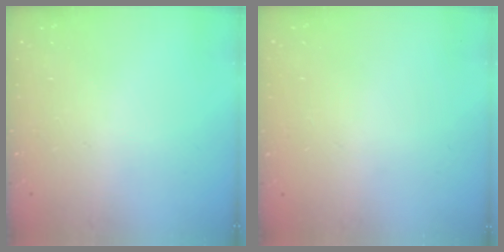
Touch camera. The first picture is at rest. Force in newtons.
{"total": 0.0}